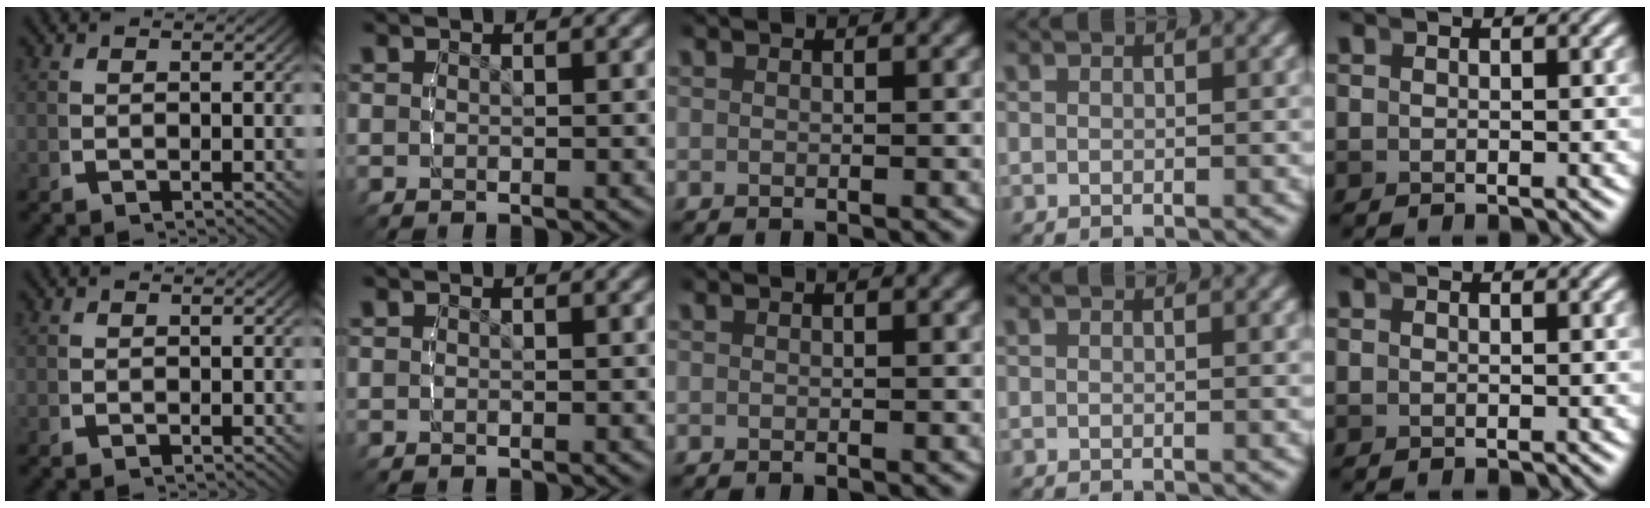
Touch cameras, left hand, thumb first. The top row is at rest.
{"little": {"total": 0.6, "force": [0.5, -0.4, -0.1], "torque": [0.012, 0.005, 0.008]}}